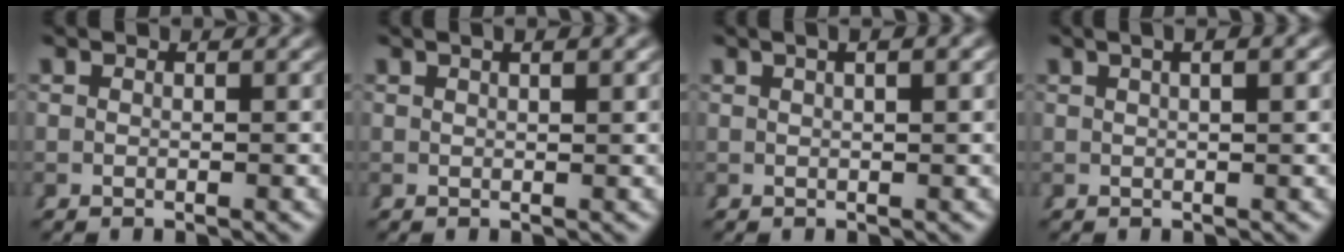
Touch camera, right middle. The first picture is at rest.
{"total": 1.5, "force": [0.9, 0.1, 1.2], "torque": [-0.014, 0.011, 0.011]}
{"total": 2.4, "force": [1.1, 0.4, 2.1], "torque": [-0.016, 0.019, 0.011]}
{"total": 2.8, "force": [1.3, 0.4, 2.5], "torque": [-0.018, 0.022, 0.014]}